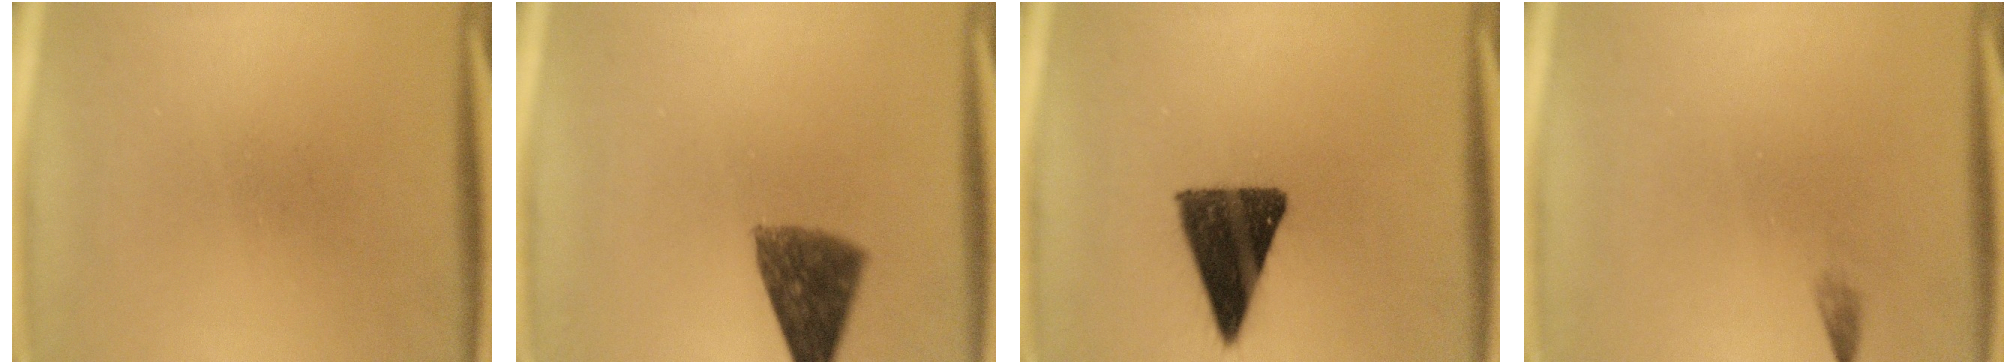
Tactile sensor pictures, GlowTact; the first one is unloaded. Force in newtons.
{"total": 8.5}
{"total": 13.4}
{"total": 0.7}